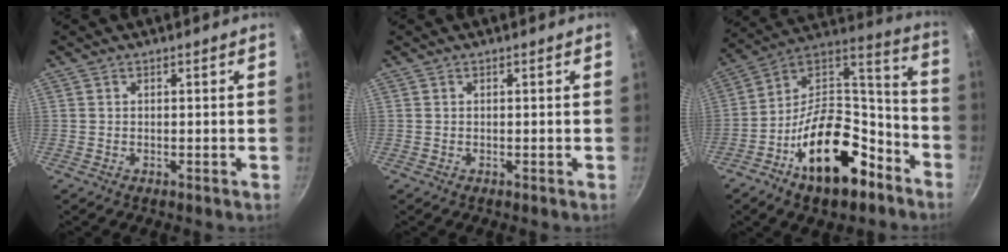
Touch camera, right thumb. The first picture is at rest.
{"total": 0.0}
{"total": 22.9, "force": [-11.2, 12.4, 15.6], "torque": [-0.207, 0.089, -0.182]}